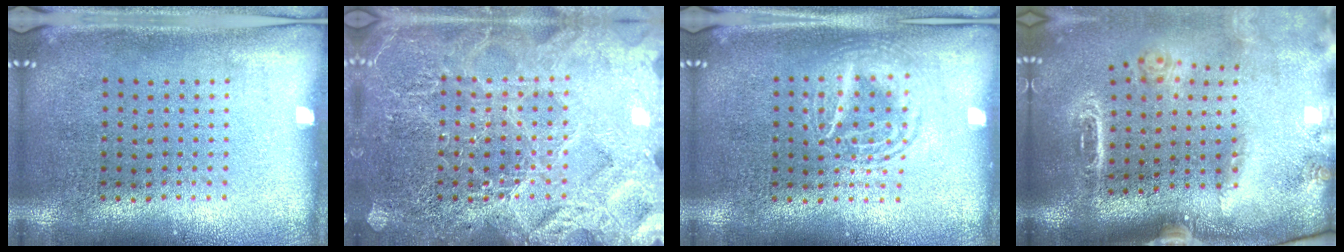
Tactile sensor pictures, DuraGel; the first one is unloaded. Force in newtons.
{"total": 6.3, "press": 6.3, "slide": 0.9}
{"total": 1.4, "press": 1.4, "slide": 0.1}
{"total": 2.2, "press": 1.9, "slide": 1.0}